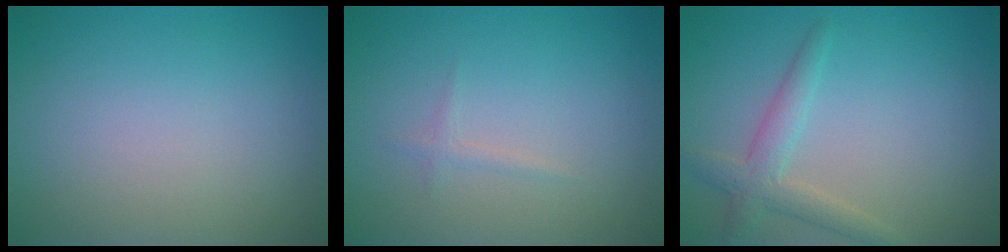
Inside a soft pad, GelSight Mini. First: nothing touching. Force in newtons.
{"total": 0.7, "press": 0.7, "slide": 0.0}
{"total": 2.8, "press": 2.8, "slide": 0.2}